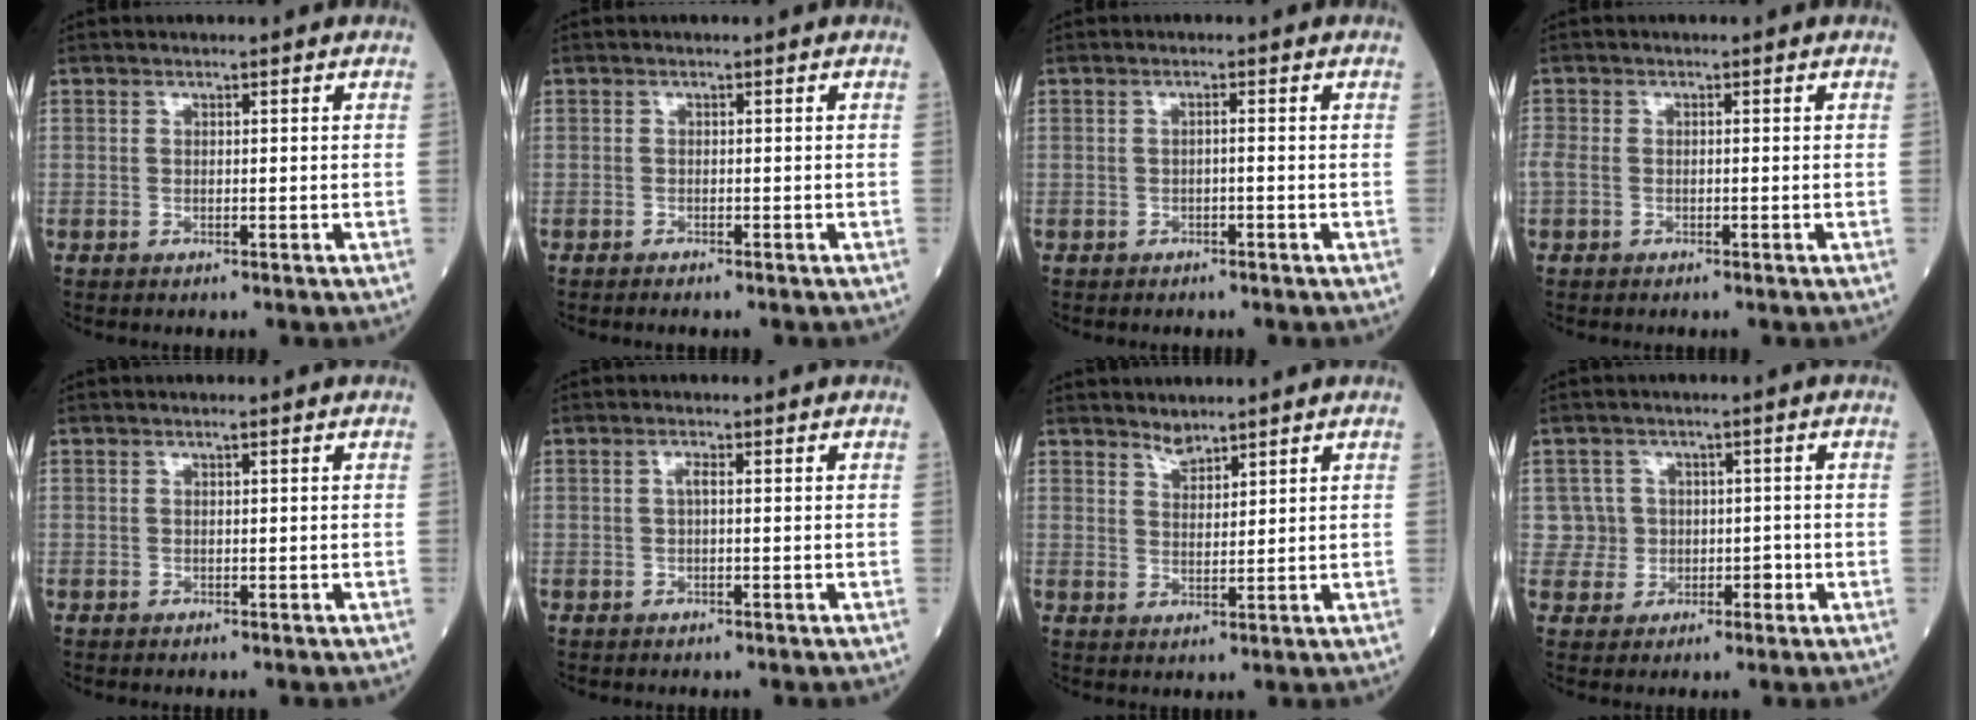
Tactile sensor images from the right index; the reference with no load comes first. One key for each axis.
{"total": 1.0, "fx": -0.9, "fy": 0.1, "fz": 0.5, "tx": -0.010, "ty": -0.002, "tz": -0.013}
{"total": 0.8, "fx": -0.3, "fy": 0.0, "fz": 0.8, "tx": -0.011, "ty": 0.002, "tz": -0.004}
{"total": 2.0, "fx": -0.4, "fy": 1.1, "fz": 1.6, "tx": -0.056, "ty": 0.013, "tz": -0.007}
{"total": 0.0}
{"total": 1.0, "fx": 0.1, "fy": 0.2, "fz": 1.0, "tx": -0.020, "ty": 0.003, "tz": -0.001}
{"total": 2.3, "fx": 2.2, "fy": 0.6, "fz": 0.5, "tx": -0.006, "ty": -0.002, "tz": 0.041}
{"total": 4.2, "fx": 0.0, "fy": 4.2, "fz": -0.2, "tx": 0.023, "ty": 0.016, "tz": 0.002}